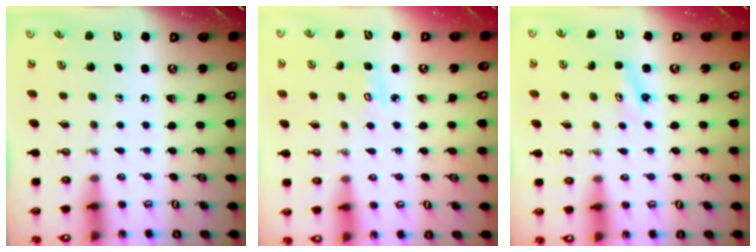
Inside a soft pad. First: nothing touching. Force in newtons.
{"total": 3.8, "press": 3.8, "slide": 0.3}
{"total": 1.7, "press": 1.7, "slide": 0.3}